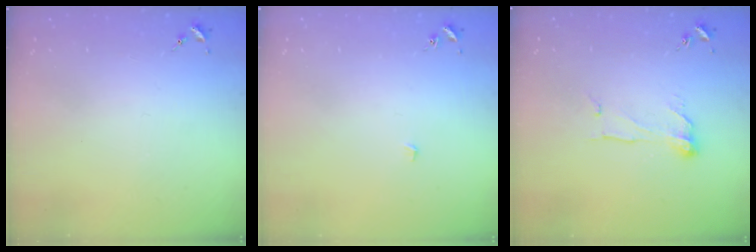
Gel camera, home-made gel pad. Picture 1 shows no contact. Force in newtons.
{"total": 2.1, "press": 2.1, "slide": 0.1}
{"total": 8.3, "press": 8.3, "slide": 0.4}